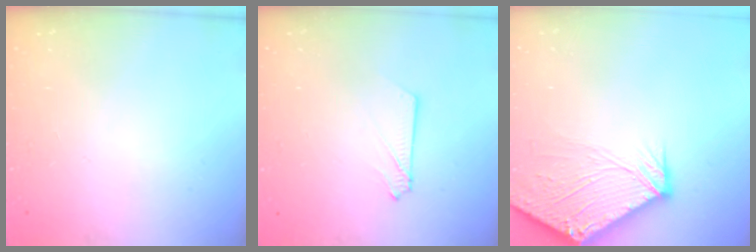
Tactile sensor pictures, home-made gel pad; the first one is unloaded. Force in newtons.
{"total": 2.6, "press": 2.6, "slide": 0.3}
{"total": 9.6, "press": 9.5, "slide": 1.2}